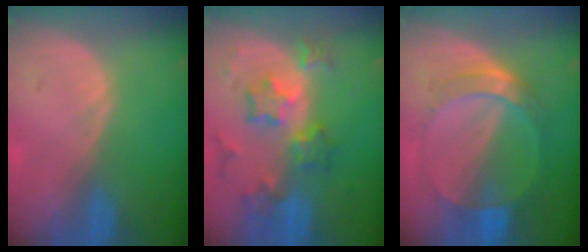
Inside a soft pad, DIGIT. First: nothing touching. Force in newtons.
{"total": 8.6, "press": 7.6, "slide": 4.0}
{"total": 7.1, "press": 6.3, "slide": 3.2}